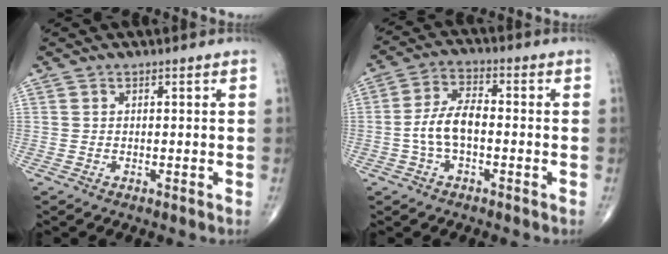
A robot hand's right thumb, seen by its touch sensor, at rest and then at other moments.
{"total": 7.4, "force": [-1.4, 3.6, 6.3], "torque": [-0.131, 0.025, -0.031]}